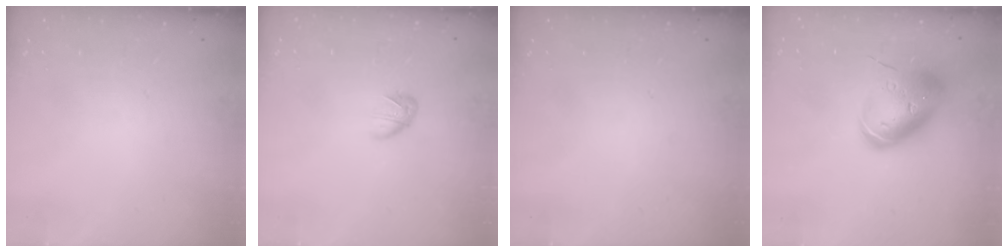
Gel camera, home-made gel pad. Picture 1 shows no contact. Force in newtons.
{"total": 3.7, "press": 3.6, "slide": 1.0}
{"total": 0.0}
{"total": 13.2, "press": 13.0, "slide": 2.3}